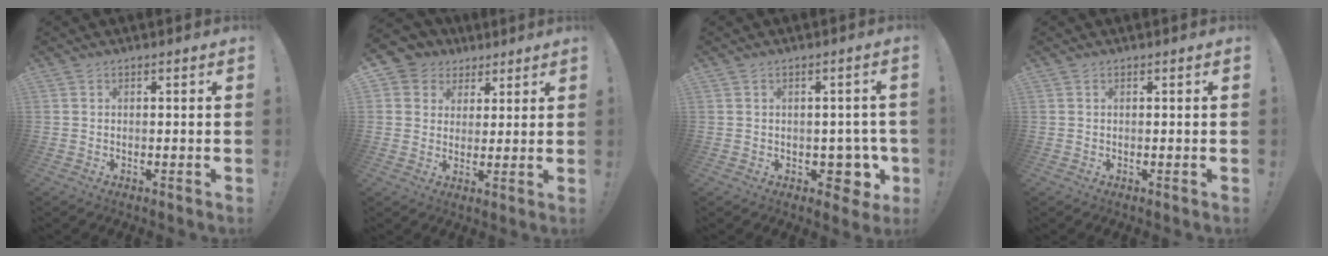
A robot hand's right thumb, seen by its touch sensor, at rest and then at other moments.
{"total": 6.9, "force": [2.6, 6.3, 1.4], "torque": [-0.030, -0.006, 0.056]}
{"total": 6.7, "force": [-0.8, 5.5, 3.7], "torque": [-0.036, 0.004, -0.002]}
{"total": 0.0}